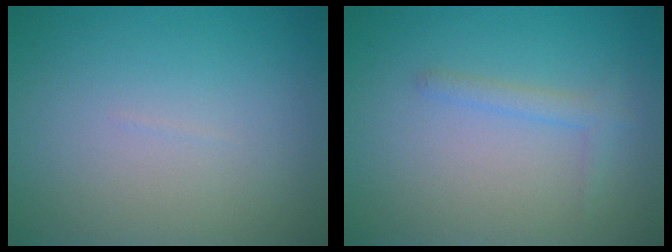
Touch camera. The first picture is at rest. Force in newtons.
{"total": 1.3, "press": 1.3, "slide": 0.0}